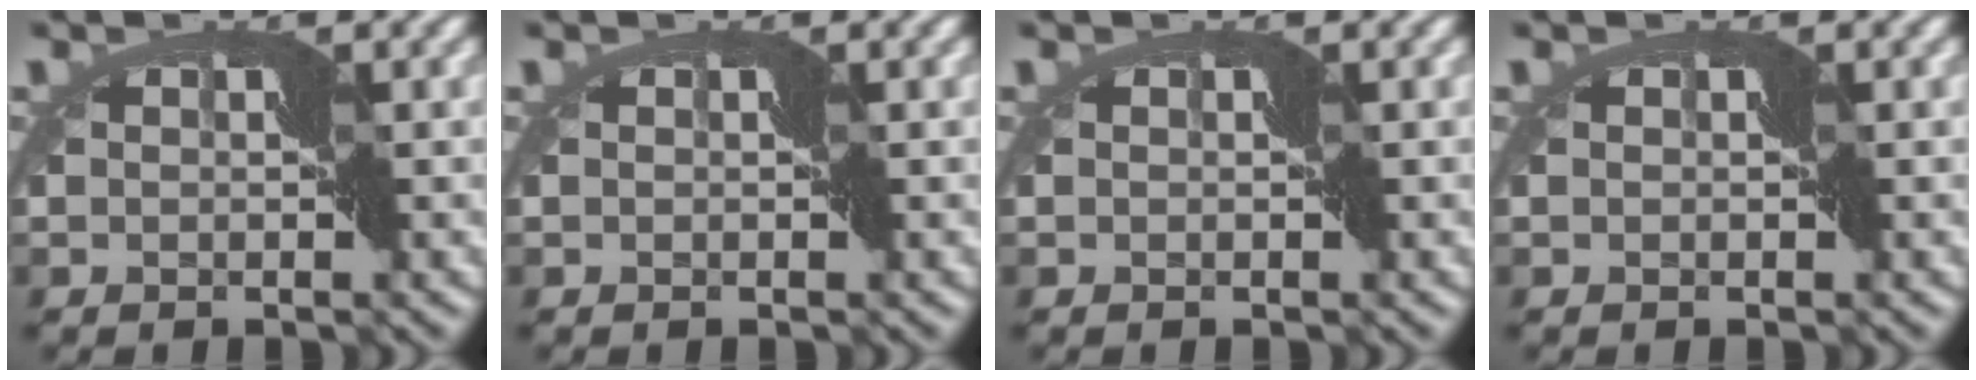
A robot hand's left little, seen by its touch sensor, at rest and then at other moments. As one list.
[{"total": 0.0}, {"total": 0.0}, {"total": 0.0}]